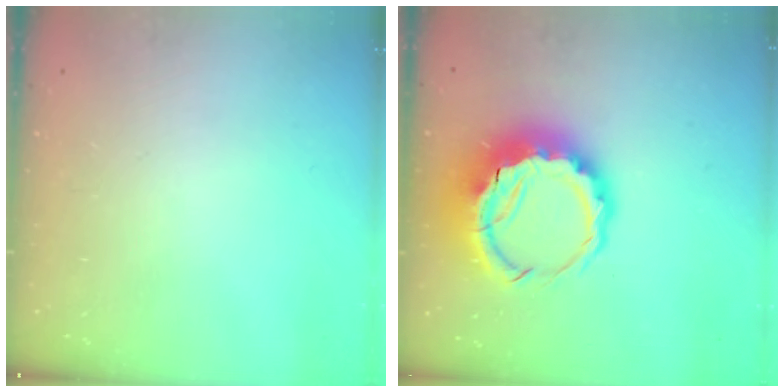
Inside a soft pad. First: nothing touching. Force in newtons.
{"total": 12.2, "press": 11.8, "slide": 2.8}